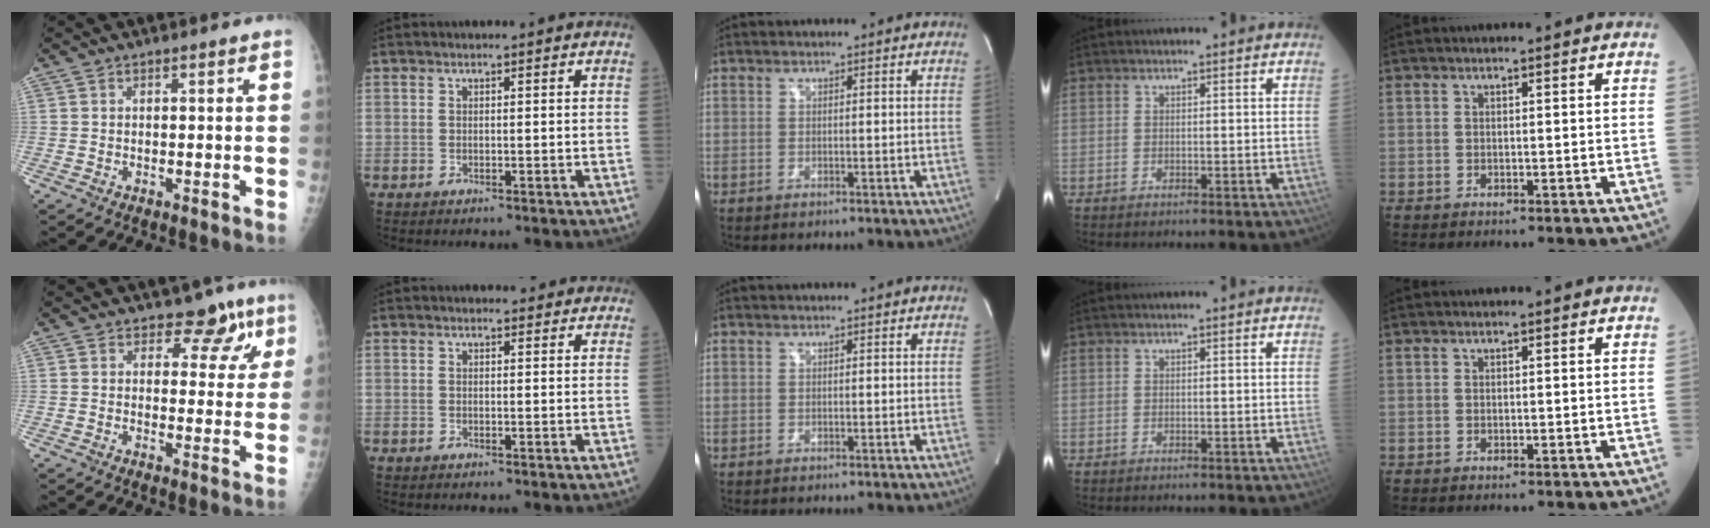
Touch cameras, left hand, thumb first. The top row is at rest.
{"thumb": {"total": 6.5, "force": [4.4, 4.2, 2.1], "torque": [0.010, -0.023, 0.043]}, "index": {"total": 2.0, "force": [1.7, 1.0, 0.1], "torque": [-0.002, 0.003, 0.008]}}